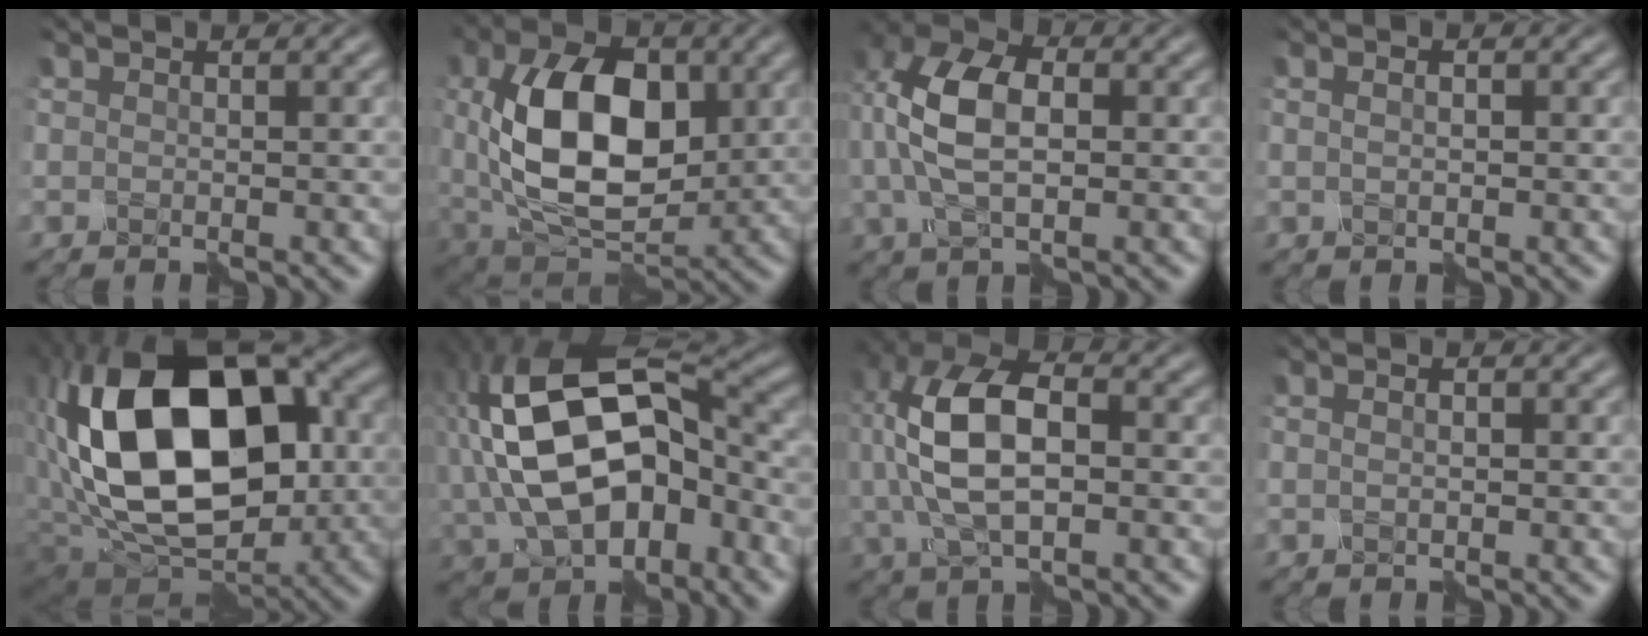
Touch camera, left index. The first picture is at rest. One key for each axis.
{"total": 11.6, "fx": 0.7, "fy": 7.1, "fz": 9.1, "tx": -0.160, "ty": 0.000, "tz": 0.014}
{"total": 7.6, "fx": 0.5, "fy": 4.5, "fz": 6.1, "tx": -0.134, "ty": 0.011, "tz": 0.001}
{"total": 1.6, "fx": 0.5, "fy": 0.8, "fz": 1.3, "tx": -0.016, "ty": 0.001, "tz": -0.001}
{"total": 17.4, "fx": 1.0, "fy": 11.4, "fz": 13.1, "tx": -0.233, "ty": 0.011, "tz": 0.008}
{"total": 15.2, "fx": -0.7, "fy": 9.7, "fz": 11.7, "tx": -0.231, "ty": 0.000, "tz": -0.007}
{"total": 10.4, "fx": 0.8, "fy": 5.9, "fz": 8.6, "tx": -0.191, "ty": 0.012, "tz": 0.011}
{"total": 1.3, "fx": 0.3, "fy": 0.6, "fz": 1.0, "tx": -0.012, "ty": -0.003, "tz": 0.003}